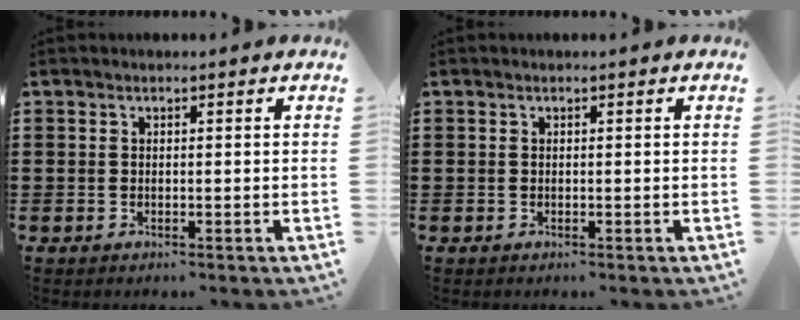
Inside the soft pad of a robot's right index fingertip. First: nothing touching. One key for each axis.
{"total": 0.0}